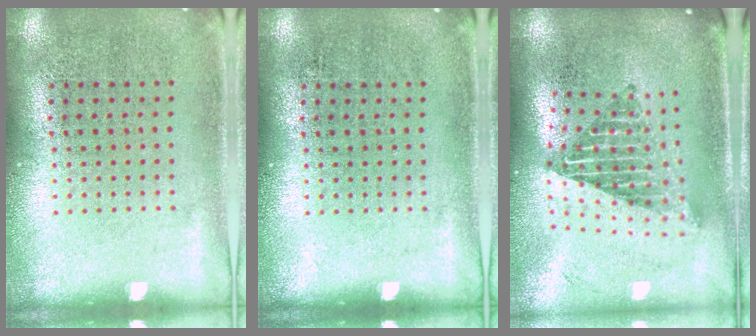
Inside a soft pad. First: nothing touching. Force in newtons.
{"total": 0.0}
{"total": 2.2, "press": 1.6, "slide": 1.5}